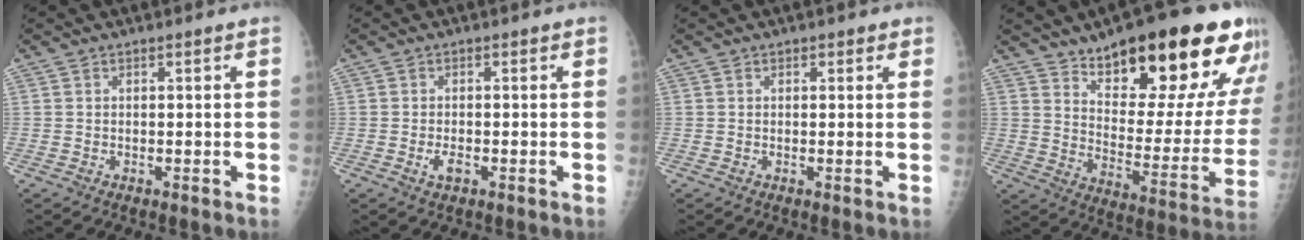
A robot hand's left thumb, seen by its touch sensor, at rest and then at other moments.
{"total": 2.2, "force": [-0.8, 1.2, 1.6], "torque": [-0.028, 0.000, -0.013]}
{"total": 1.2, "force": [0.7, 0.7, 0.6], "torque": [0.002, -0.002, 0.005]}
{"total": 26.0, "force": [16.5, 8.8, 18.1], "torque": [-0.209, -0.069, 0.244]}